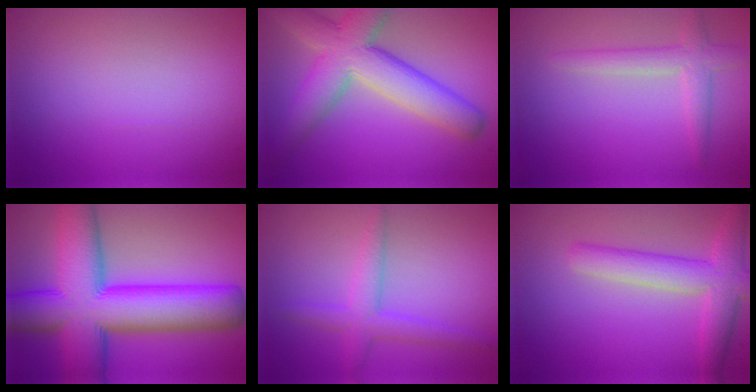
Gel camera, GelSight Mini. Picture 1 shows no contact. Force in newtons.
{"total": 8.6, "press": 8.6, "slide": 0.6}
{"total": 2.5, "press": 2.5, "slide": 0.1}
{"total": 15.2, "press": 15.2, "slide": 0.4}
{"total": 3.0, "press": 3.0, "slide": 0.2}
{"total": 5.0, "press": 5.0, "slide": 0.3}